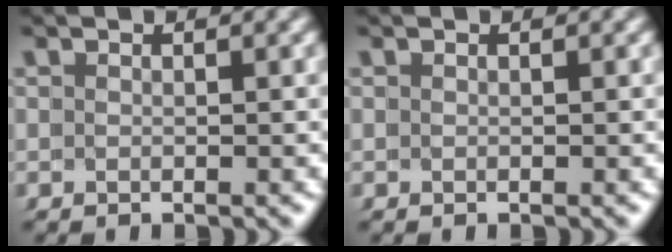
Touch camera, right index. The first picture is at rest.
{"total": 0.0}